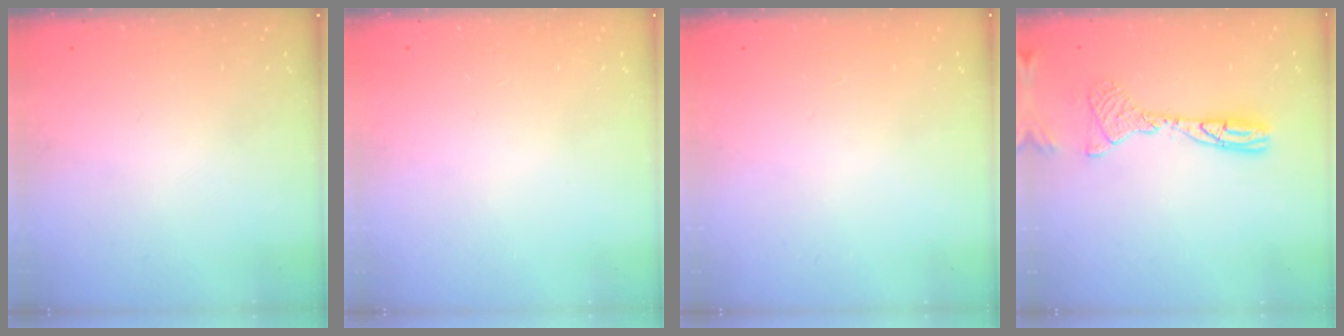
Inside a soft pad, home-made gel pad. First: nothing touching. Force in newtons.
{"total": 12.1, "press": 3.1, "slide": 11.7}
{"total": 0.0}
{"total": 11.9, "press": 11.6, "slide": 2.5}